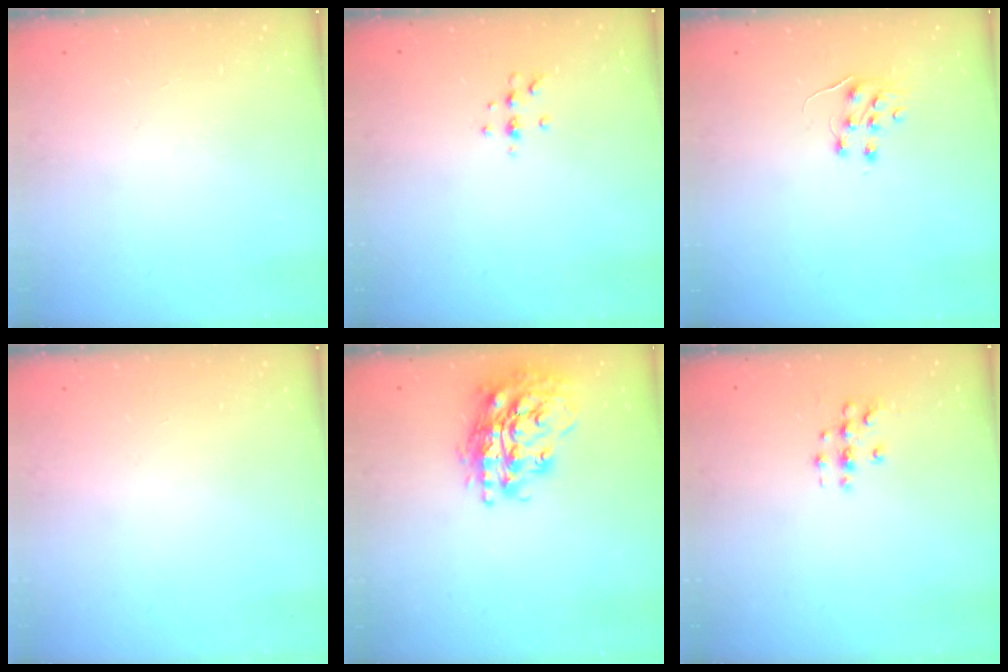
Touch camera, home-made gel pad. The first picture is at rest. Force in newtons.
{"total": 4.3, "press": 4.0, "slide": 1.4}
{"total": 7.1, "press": 7.1, "slide": 0.6}
{"total": 0.0}
{"total": 21.2, "press": 21.1, "slide": 2.1}
{"total": 3.9, "press": 3.8, "slide": 0.5}